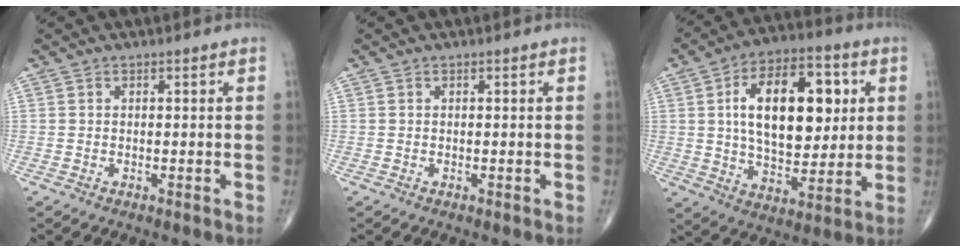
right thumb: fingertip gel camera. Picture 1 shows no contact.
{"total": 0.0}
{"total": 21.0, "force": [4.3, 11.6, 17.0], "torque": [-0.232, -0.003, 0.070]}